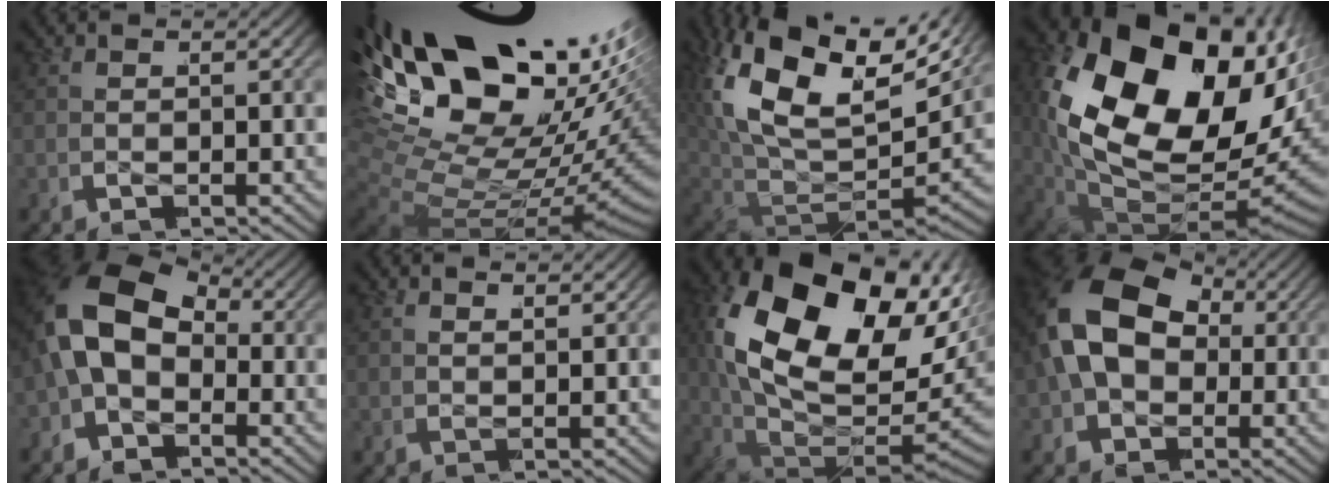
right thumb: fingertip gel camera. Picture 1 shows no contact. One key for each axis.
{"total": 25.7, "fx": 2.5, "fy": 16.2, "fz": 19.8, "tx": -0.338, "ty": -0.027, "tz": 0.047}
{"total": 17.0, "fx": 3.5, "fy": 10.9, "fz": 12.6, "tx": -0.256, "ty": -0.024, "tz": 0.064}
{"total": 24.9, "fx": 0.7, "fy": 16.3, "fz": 18.7, "tx": -0.374, "ty": -0.064, "tz": 0.036}
{"total": 12.4, "fx": 0.7, "fy": 9.5, "fz": 8.1, "tx": -0.175, "ty": -0.005, "tz": -0.006}
{"total": 1.1, "fx": 1.0, "fy": -0.4, "fz": 0.0, "tx": 0.010, "ty": 0.004, "tz": 0.015}
{"total": 22.5, "fx": 1.7, "fy": 14.9, "fz": 16.8, "tx": -0.350, "ty": -0.056, "tz": 0.051}
{"total": 12.5, "fx": 1.9, "fy": 9.1, "fz": 8.3, "tx": -0.192, "ty": -0.011, "tz": 0.034}